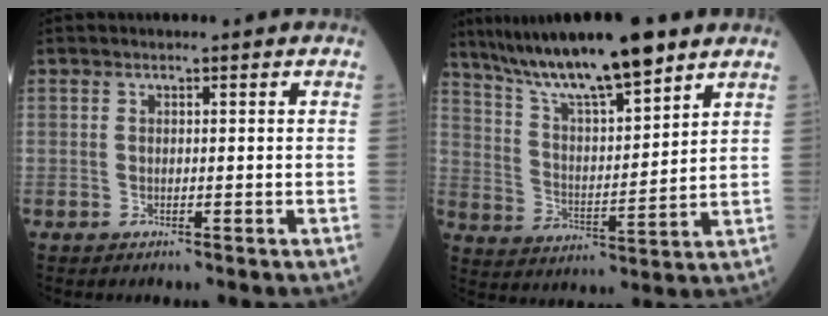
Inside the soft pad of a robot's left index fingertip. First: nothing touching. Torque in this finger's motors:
{"motor_torque": [0.36, -0.28, 0.33, 0.07]}